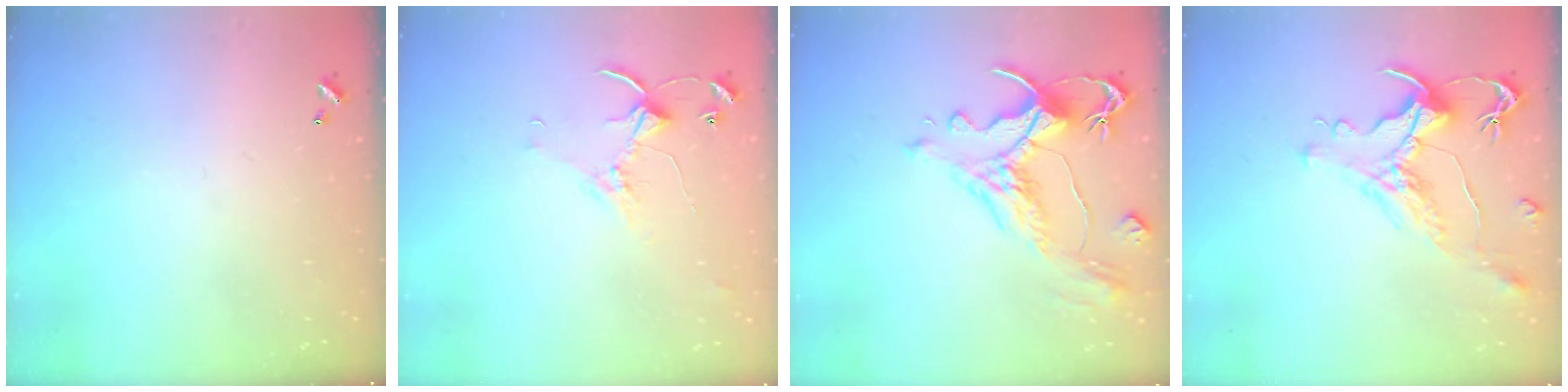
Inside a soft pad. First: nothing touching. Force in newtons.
{"total": 2.8, "press": 2.8, "slide": 0.4}
{"total": 1.8, "press": 0.9, "slide": 1.5}
{"total": 1.6, "press": 1.0, "slide": 1.3}